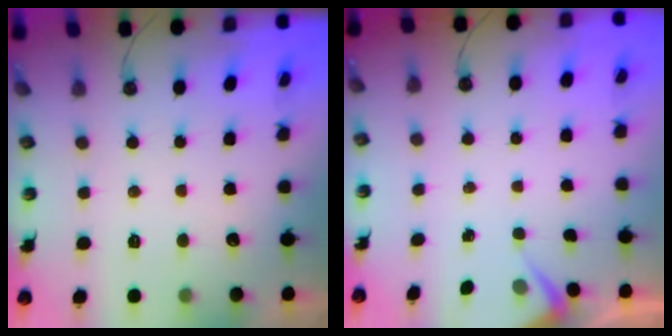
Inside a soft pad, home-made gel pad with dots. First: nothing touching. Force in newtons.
{"total": 3.1, "press": 3.1, "slide": 0.5}